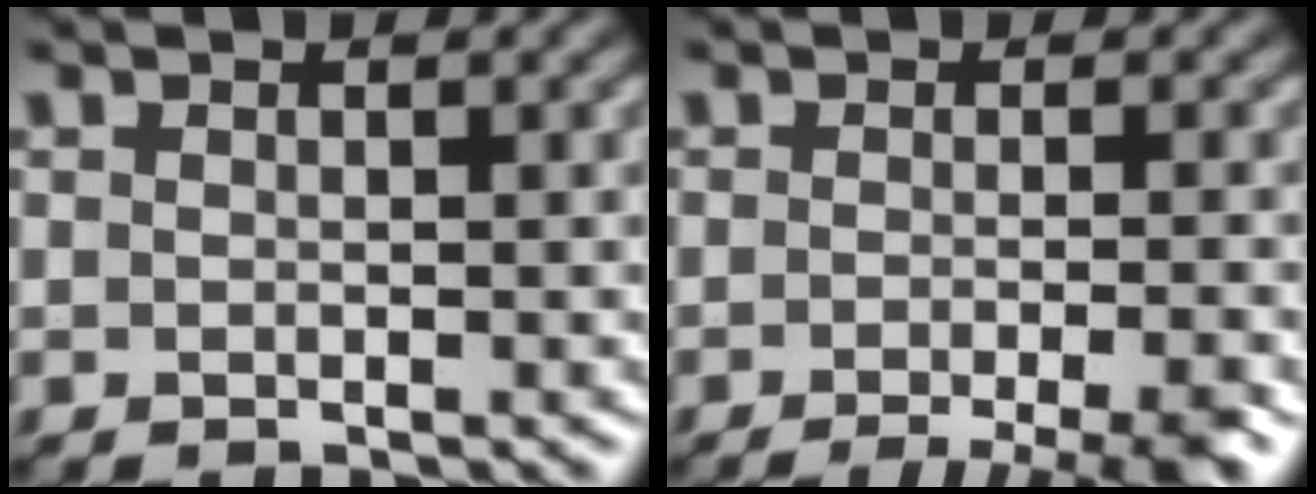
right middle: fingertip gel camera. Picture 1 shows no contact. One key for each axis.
{"total": 5.9, "fx": -3.5, "fy": 1.3, "fz": 4.5, "tx": -0.044, "ty": -0.006, "tz": -0.050}